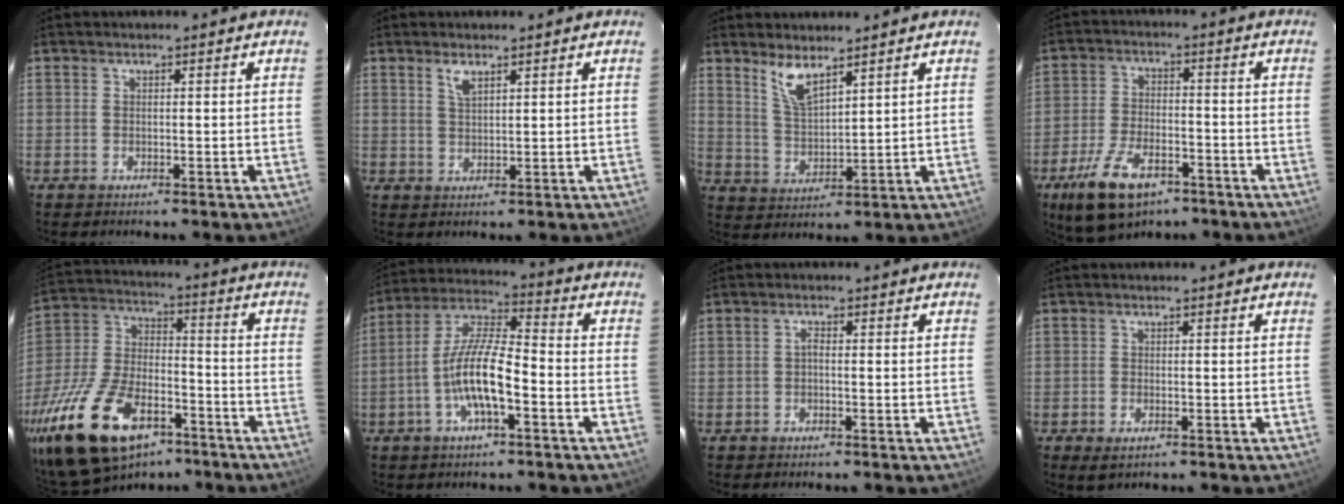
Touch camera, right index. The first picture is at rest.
{"total": 2.5, "force": [1.6, 0.9, 1.8], "torque": [-0.033, 0.002, 0.032]}
{"total": 6.4, "force": [4.6, 1.8, 4.1], "torque": [-0.078, -0.006, 0.098]}
{"total": 13.1, "force": [-8.2, 6.4, 7.9], "torque": [-0.177, -0.016, -0.142]}
{"total": 27.0, "force": [-16.7, 13.3, 16.5], "torque": [-0.340, -0.015, -0.276]}
{"total": 11.5, "force": [-4.1, 2.9, 10.3], "torque": [-0.212, 0.003, -0.081]}
{"total": 0.9, "force": [-0.4, 0.4, 0.6], "torque": [-0.012, 0.006, -0.010]}
{"total": 2.7, "force": [-1.6, 1.5, 1.6], "torque": [-0.032, -0.010, -0.027]}